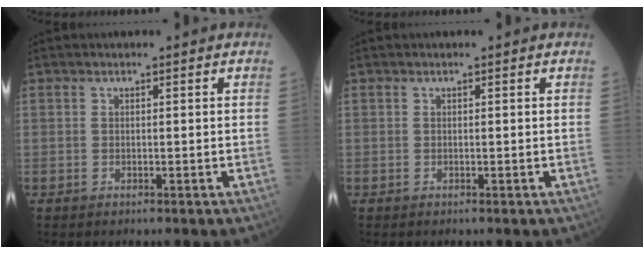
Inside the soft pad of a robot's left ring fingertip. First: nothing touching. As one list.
[{"total": 0.0}]